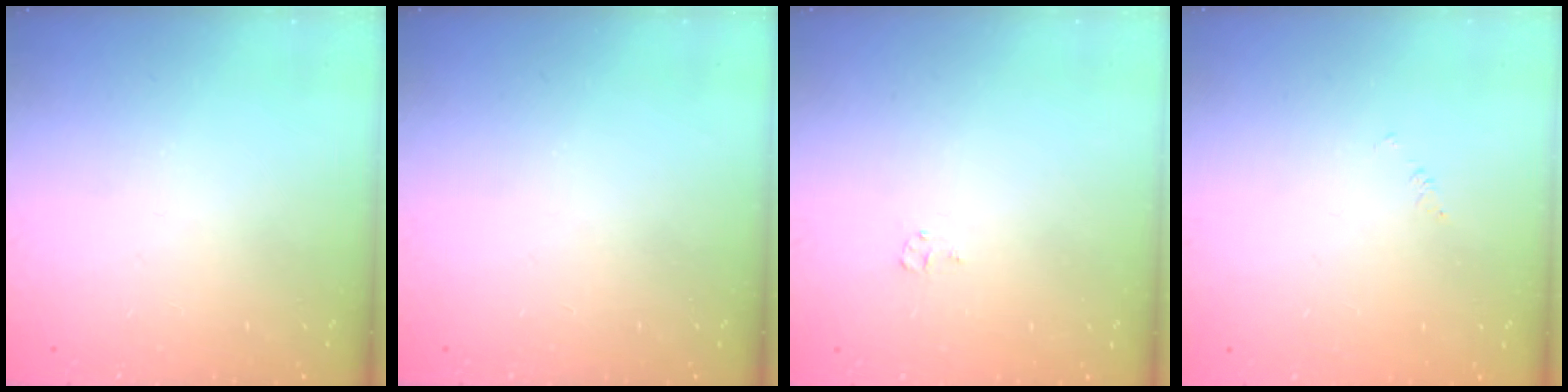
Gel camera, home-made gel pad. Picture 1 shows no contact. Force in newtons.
{"total": 0.0}
{"total": 4.1, "press": 4.1, "slide": 0.4}
{"total": 1.7, "press": 1.7, "slide": 0.3}